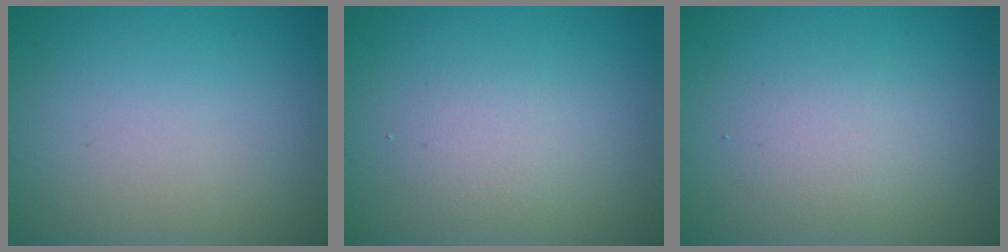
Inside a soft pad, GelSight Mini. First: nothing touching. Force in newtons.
{"total": 1.8, "press": 1.8, "slide": 0.1}
{"total": 1.9, "press": 1.9, "slide": 0.2}